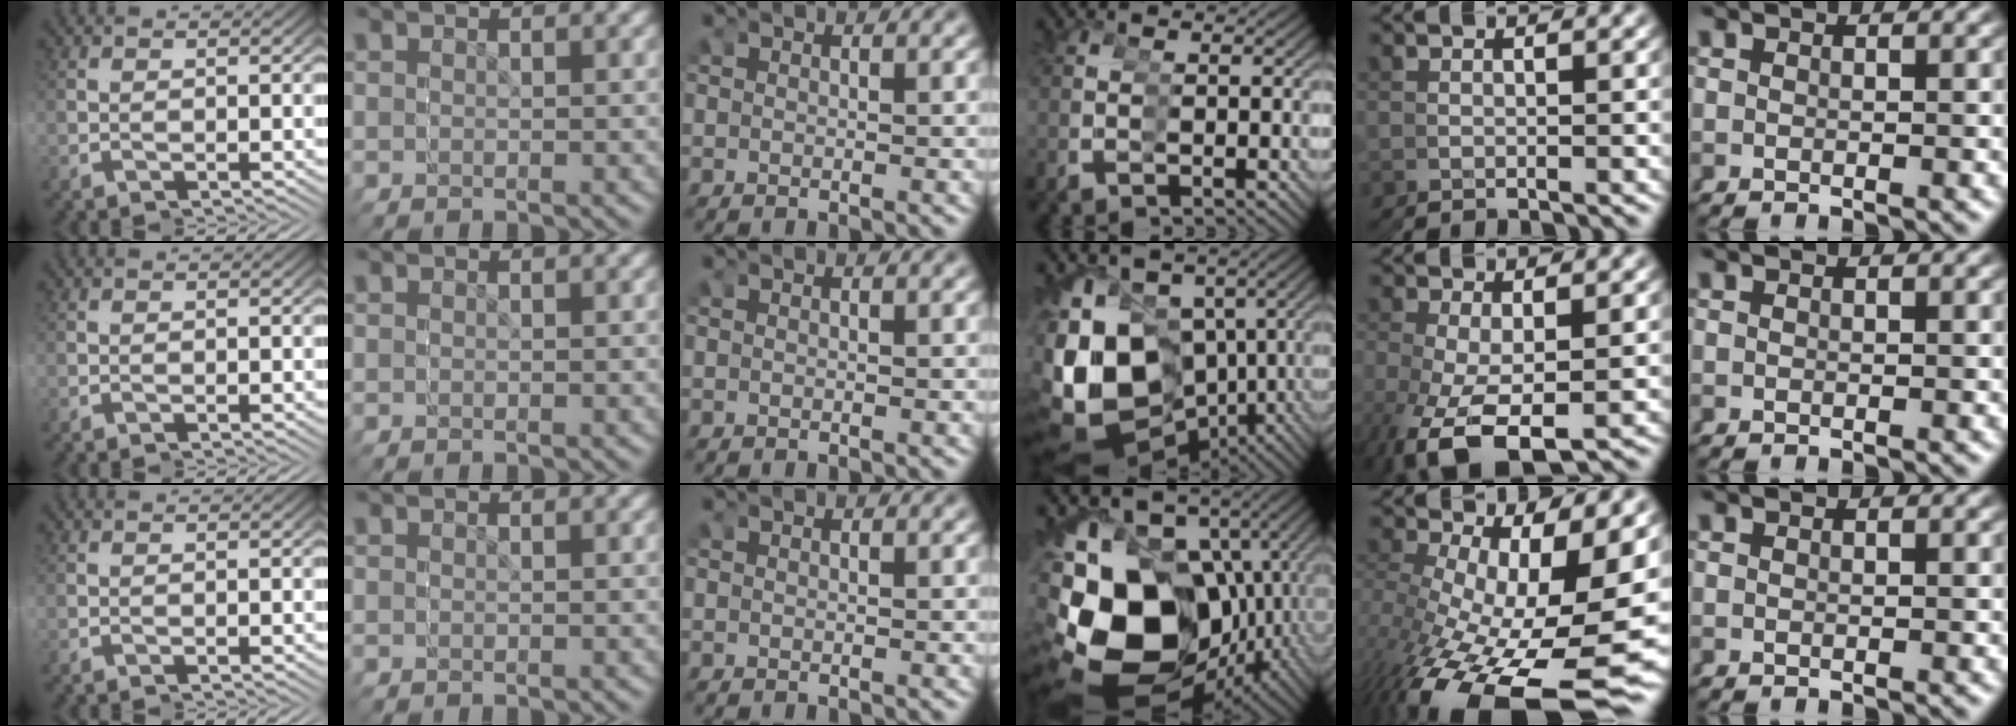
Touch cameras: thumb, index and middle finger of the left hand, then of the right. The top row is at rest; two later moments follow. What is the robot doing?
{"motion": "grasp_and_lifting", "object": "straw"}